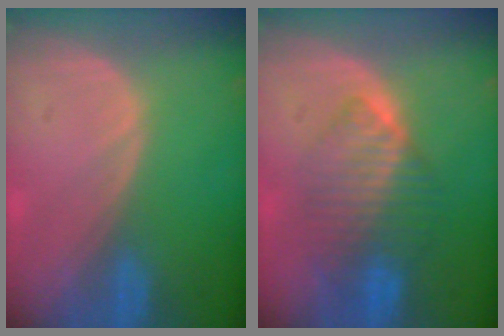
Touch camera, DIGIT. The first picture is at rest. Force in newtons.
{"total": 7.7, "press": 7.5, "slide": 2.0}